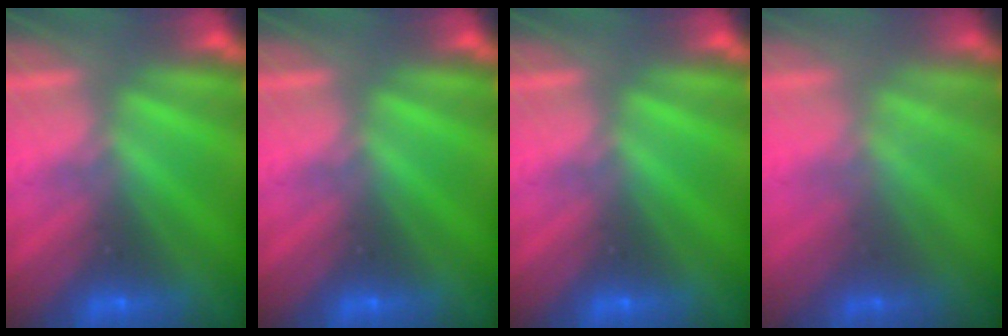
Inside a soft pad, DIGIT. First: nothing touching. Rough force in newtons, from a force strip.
{"total": 0.0}
{"total": 0.0}
{"total": 1.1}